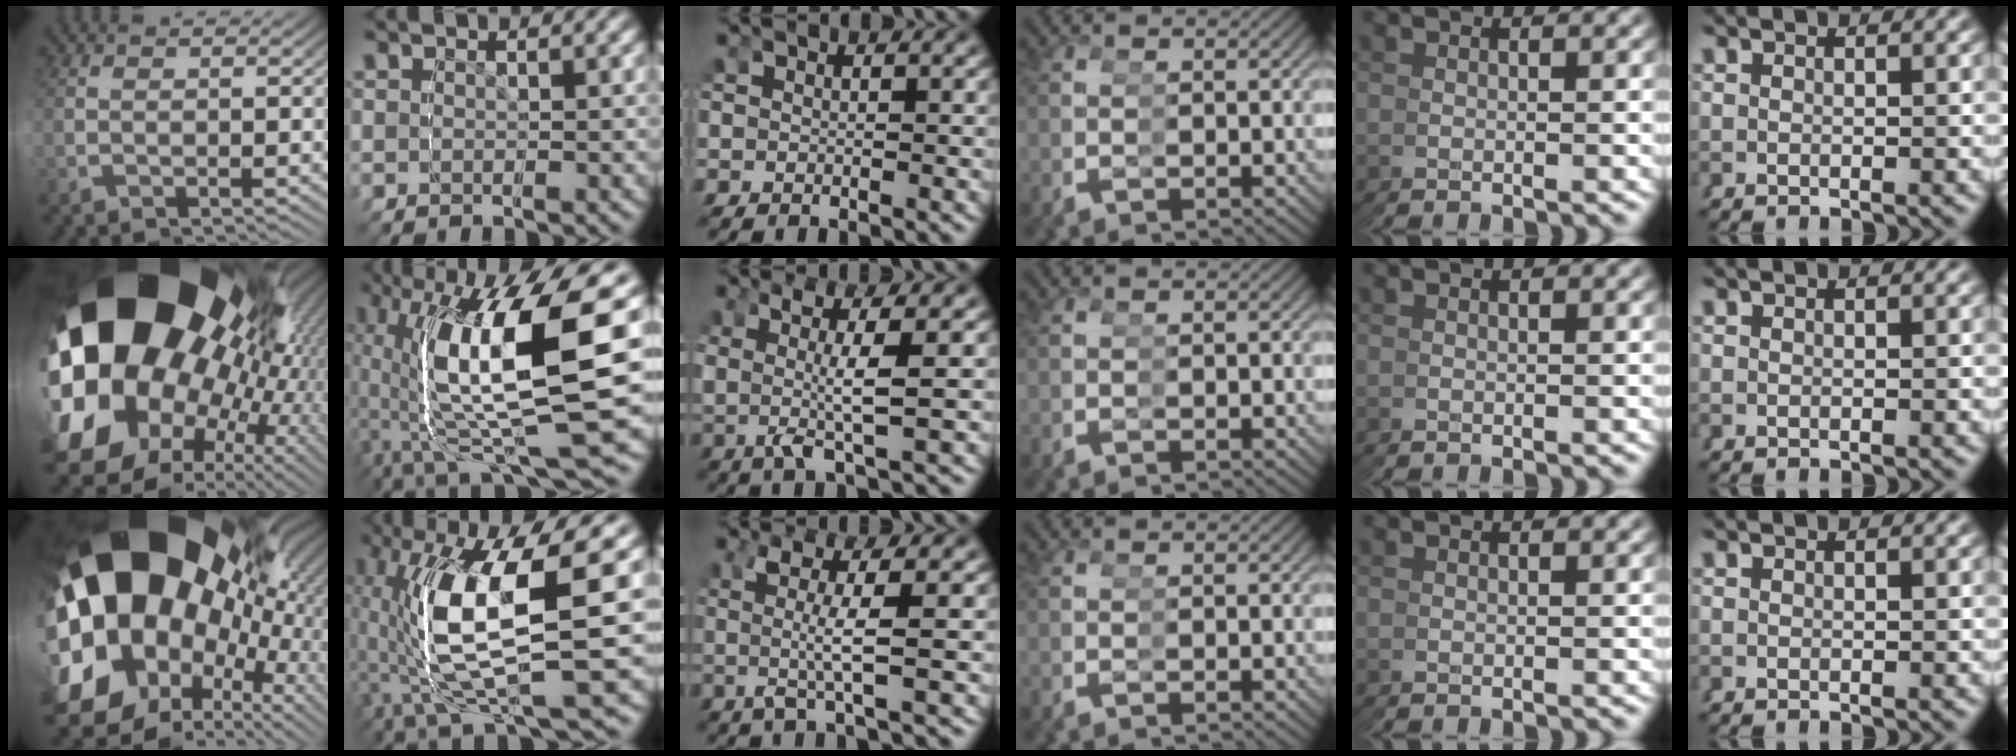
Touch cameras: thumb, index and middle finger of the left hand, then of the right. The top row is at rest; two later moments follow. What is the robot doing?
{"motion": "grasp_and_lifting", "object": "glasses"}